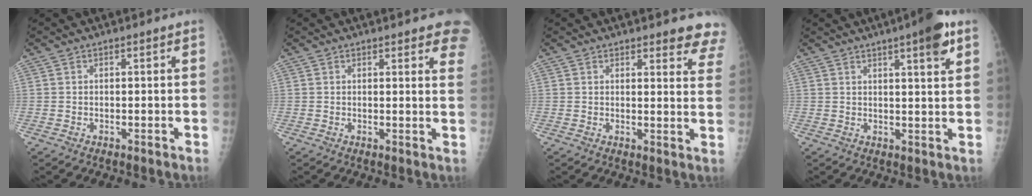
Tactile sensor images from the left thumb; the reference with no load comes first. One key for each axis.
{"total": 7.7, "fx": 6.0, "fy": 2.1, "fz": 4.5, "tx": -0.025, "ty": -0.019, "tz": 0.053}
{"total": 8.8, "fx": 8.1, "fy": 2.4, "fz": 2.7, "tx": 0.017, "ty": -0.040, "tz": 0.063}
{"total": 7.4, "fx": 4.2, "fy": 1.2, "fz": 6.1, "tx": -0.078, "ty": -0.016, "tz": 0.055}